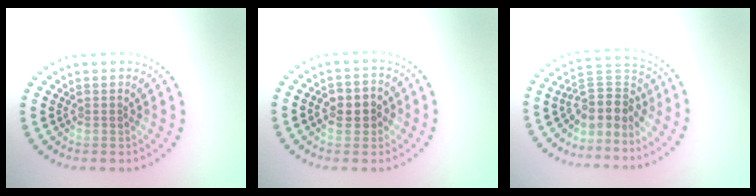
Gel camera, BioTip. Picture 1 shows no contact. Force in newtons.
{"total": 2.7, "press": 2.6, "slide": 0.6}
{"total": 3.6, "press": 2.7, "slide": 2.4}